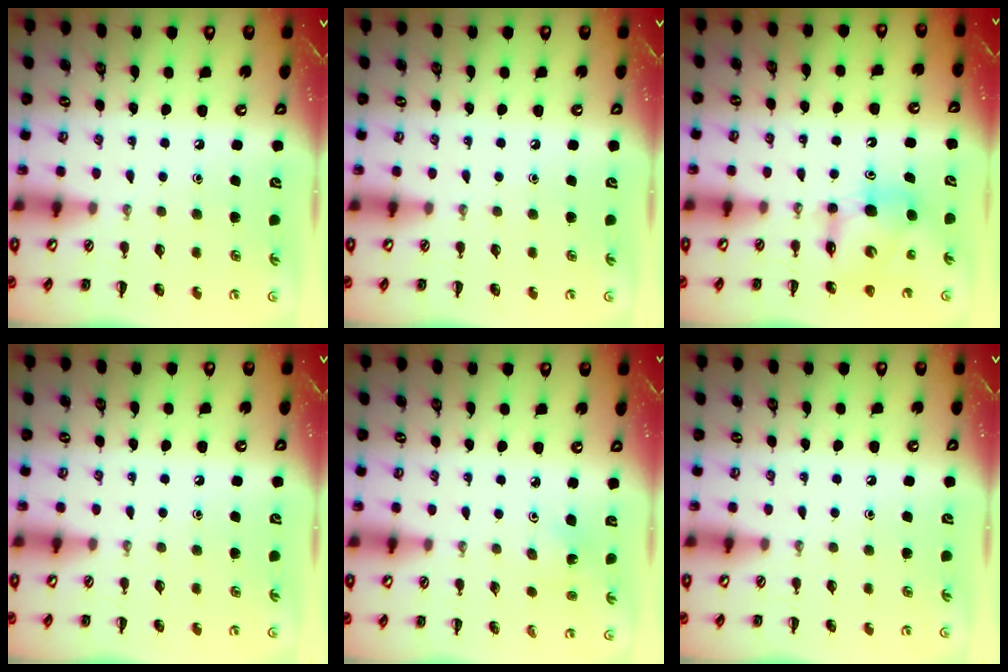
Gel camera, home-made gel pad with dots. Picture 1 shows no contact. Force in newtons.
{"total": 0.0}
{"total": 7.2, "press": 7.2, "slide": 0.4}
{"total": 0.0}
{"total": 3.0, "press": 2.9, "slide": 0.9}
{"total": 0.0}